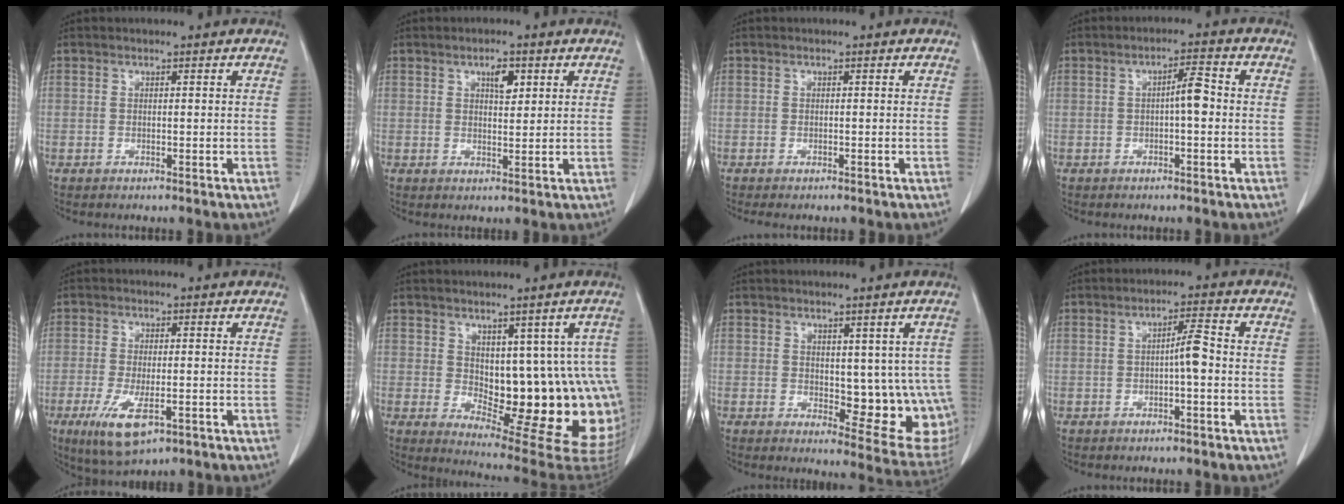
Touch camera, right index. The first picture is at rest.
{"total": 3.1, "force": [1.5, 1.2, 2.4], "torque": [-0.039, -0.001, 0.025]}
{"total": 1.4, "force": [-1.3, 0.3, 0.5], "torque": [-0.010, -0.004, -0.017]}
{"total": 3.5, "force": [-0.2, 0.7, 3.5], "torque": [-0.052, 0.008, -0.006]}
{"total": 8.0, "force": [-3.7, 2.5, 6.7], "torque": [-0.126, -0.020, -0.055]}
{"total": 15.3, "force": [0.1, 6.6, 13.8], "torque": [-0.127, 0.005, 0.020]}
{"total": 11.2, "force": [0.2, 5.2, 9.9], "torque": [-0.098, -0.013, 0.013]}
{"total": 3.4, "force": [-0.6, 0.2, 3.3], "torque": [-0.051, 0.005, -0.011]}